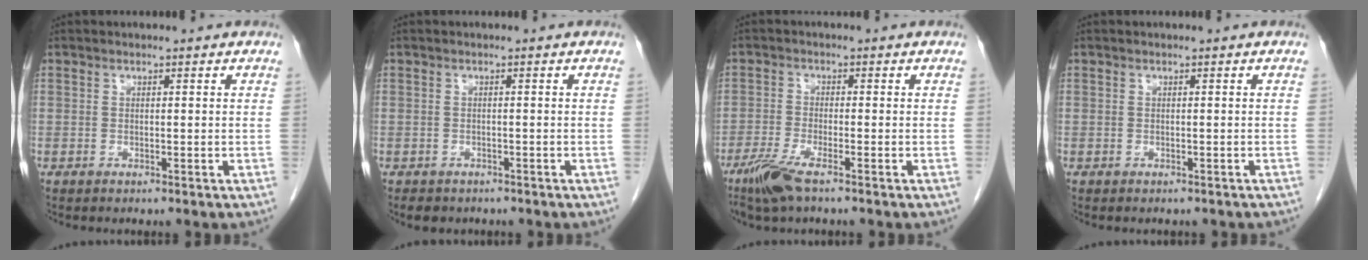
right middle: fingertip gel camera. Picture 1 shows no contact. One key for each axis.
{"total": 3.0, "fx": -2.4, "fy": 1.6, "fz": 0.8, "tx": -0.016, "ty": 0.000, "tz": -0.026}
{"total": 5.2, "fx": -3.5, "fy": 0.6, "fz": 3.8, "tx": -0.086, "ty": -0.013, "tz": -0.070}
{"total": 2.5, "fx": -2.1, "fy": 1.0, "fz": 0.8, "tx": -0.016, "ty": -0.003, "tz": -0.022}